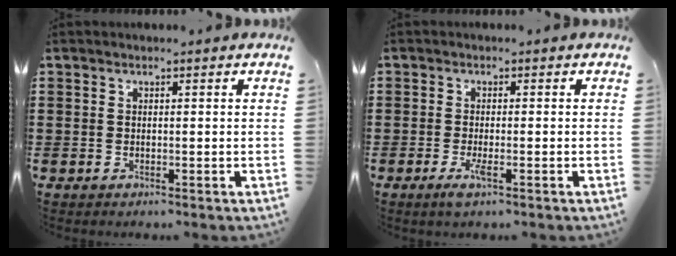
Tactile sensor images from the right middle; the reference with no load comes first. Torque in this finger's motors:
{"motor_torque": [0.70, -0.38, 0.03, 0.05]}